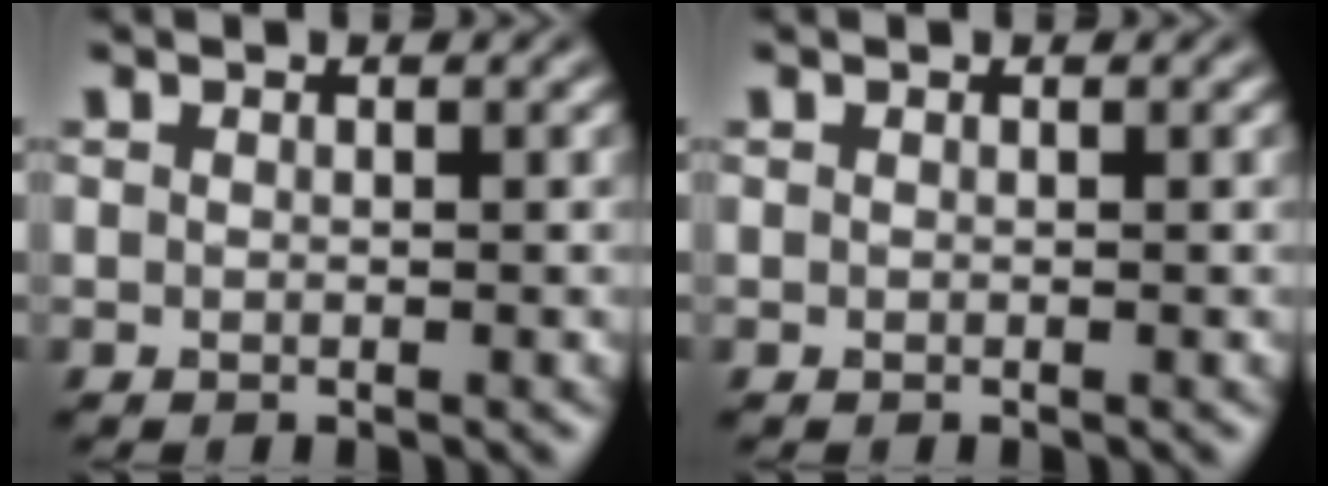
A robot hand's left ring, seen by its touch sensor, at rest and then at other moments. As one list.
[{"total": 0.0}]